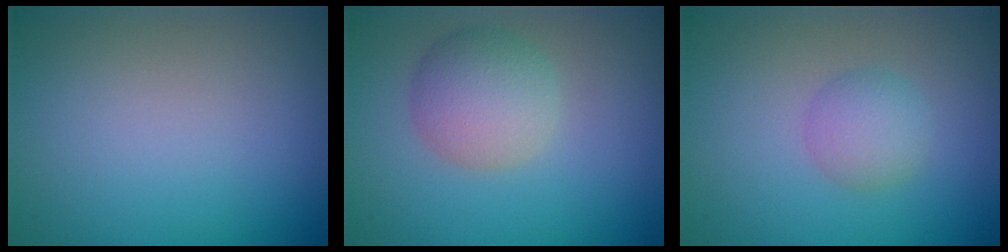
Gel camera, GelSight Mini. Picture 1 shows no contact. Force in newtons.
{"total": 4.1, "press": 4.1, "slide": 0.2}
{"total": 2.4, "press": 2.4, "slide": 0.1}